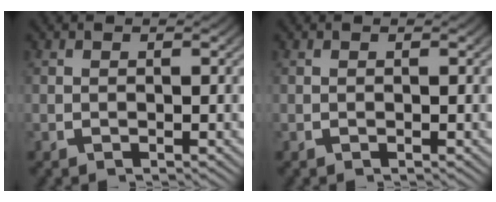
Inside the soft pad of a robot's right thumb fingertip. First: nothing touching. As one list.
[{"total": 0.0}]